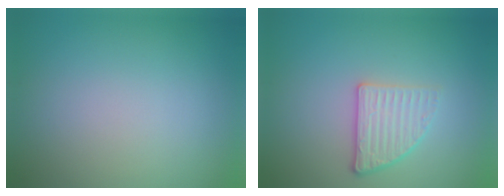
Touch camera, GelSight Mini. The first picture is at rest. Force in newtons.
{"total": 2.6, "press": 2.3, "slide": 1.3}